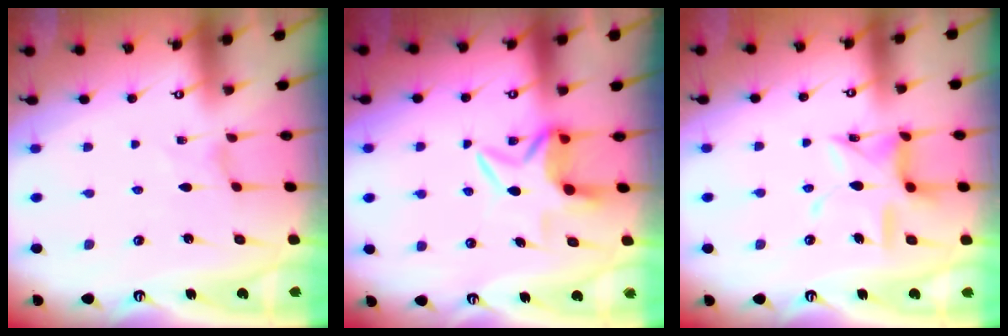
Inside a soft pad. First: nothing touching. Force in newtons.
{"total": 6.4, "press": 6.2, "slide": 1.2}
{"total": 13.5, "press": 13.5, "slide": 1.2}